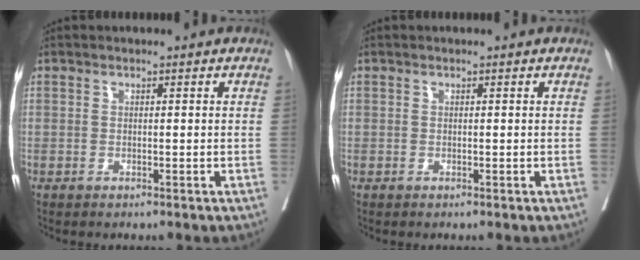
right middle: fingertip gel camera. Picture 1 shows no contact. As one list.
[{"total": 0.0}]